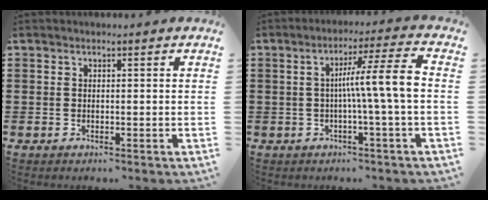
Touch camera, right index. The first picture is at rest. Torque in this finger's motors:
{"motor_torque": [1.16, -0.65, 0.38, 0.20]}